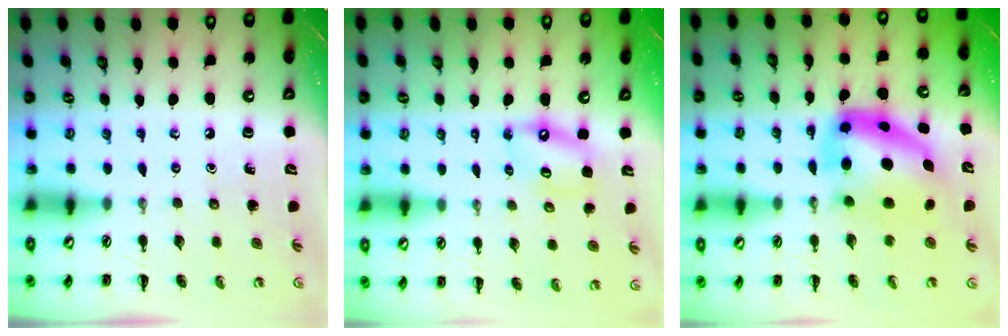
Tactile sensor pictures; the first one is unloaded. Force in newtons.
{"total": 8.9, "press": 8.6, "slide": 2.1}
{"total": 11.8, "press": 11.4, "slide": 3.1}